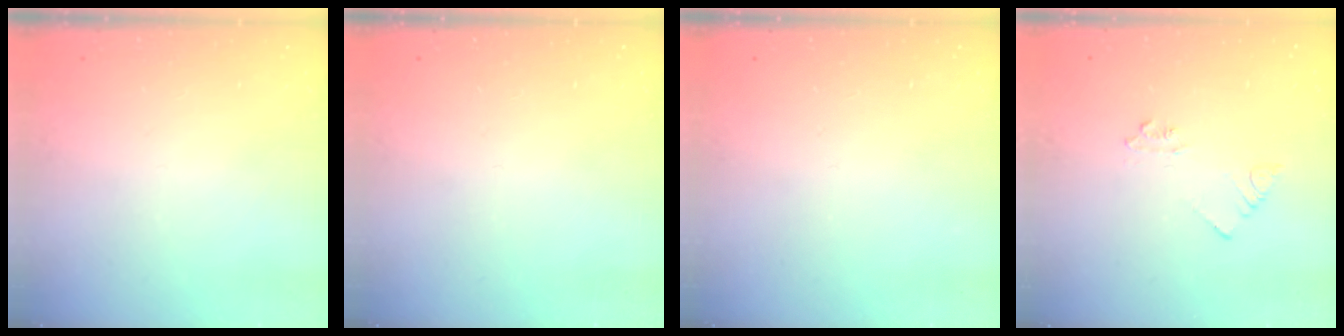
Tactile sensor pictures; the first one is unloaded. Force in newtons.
{"total": 0.0}
{"total": 0.0}
{"total": 4.0, "press": 4.0, "slide": 0.4}